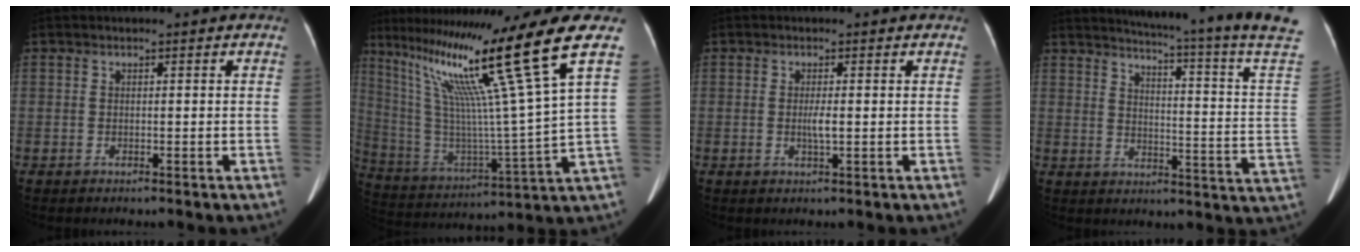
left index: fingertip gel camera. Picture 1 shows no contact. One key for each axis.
{"total": 21.0, "fx": 12.6, "fy": -3.1, "fz": 16.5, "tx": -0.292, "ty": -0.041, "tz": 0.217}
{"total": 1.8, "fx": -0.4, "fy": 0.2, "fz": 1.7, "tx": -0.035, "ty": -0.012, "tz": -0.008}
{"total": 21.8, "fx": 18.8, "fy": -3.6, "fz": 10.4, "tx": -0.164, "ty": -0.122, "tz": 0.223}